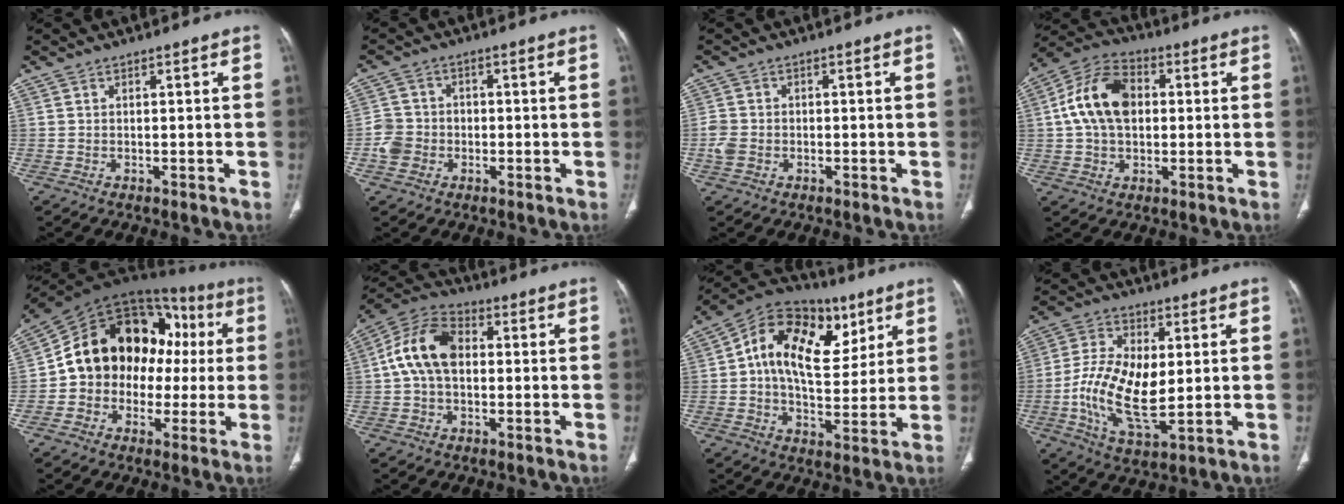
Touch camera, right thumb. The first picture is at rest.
{"total": 5.6, "force": [-1.6, 5.0, 1.9], "torque": [-0.019, 0.017, -0.035]}
{"total": 3.2, "force": [-0.9, 2.6, 1.7], "torque": [-0.037, 0.006, -0.017]}
{"total": 13.4, "force": [1.5, 9.0, 9.8], "torque": [-0.168, 0.023, 0.018]}
{"total": 21.1, "force": [1.0, 15.9, 13.9], "torque": [-0.173, 0.062, 0.014]}
{"total": 12.1, "force": [0.9, 8.0, 9.0], "torque": [-0.167, 0.030, 0.006]}
{"total": 19.7, "force": [6.4, 12.5, 13.8], "torque": [-0.186, 0.009, 0.096]}
{"total": 14.7, "force": [-0.4, 7.3, 12.8], "torque": [-0.240, -0.009, -0.005]}